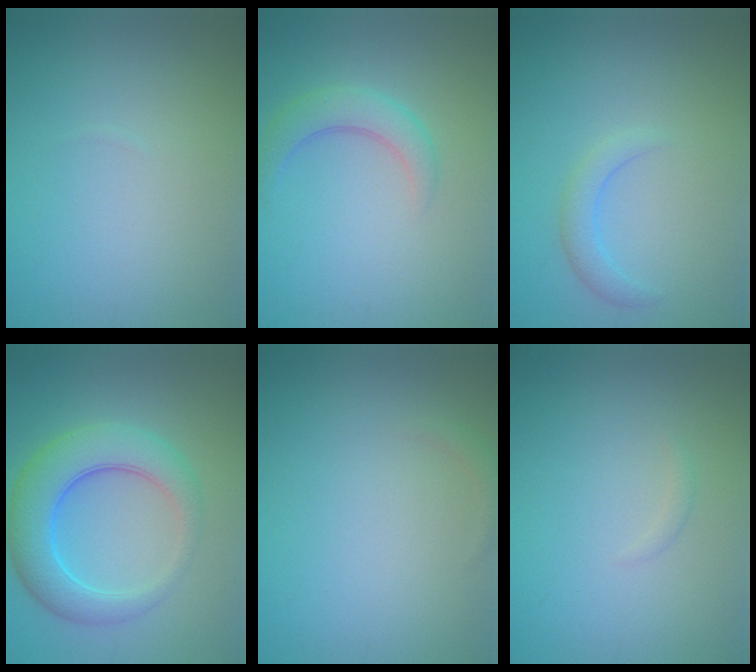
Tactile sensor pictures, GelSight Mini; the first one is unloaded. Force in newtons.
{"total": 2.8, "press": 2.8, "slide": 0.1}
{"total": 1.8, "press": 1.8, "slide": 0.2}
{"total": 6.6, "press": 6.6, "slide": 0.2}
{"total": 0.7, "press": 0.7, "slide": 0.1}
{"total": 0.5, "press": 0.5, "slide": 0.0}